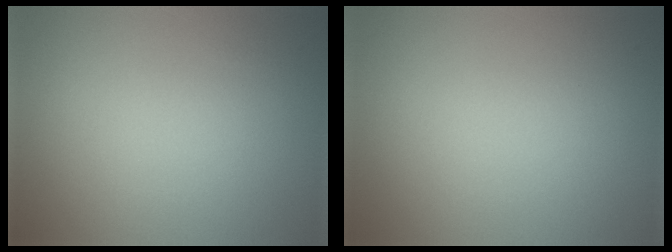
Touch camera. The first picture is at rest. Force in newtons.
{"total": 0.0}